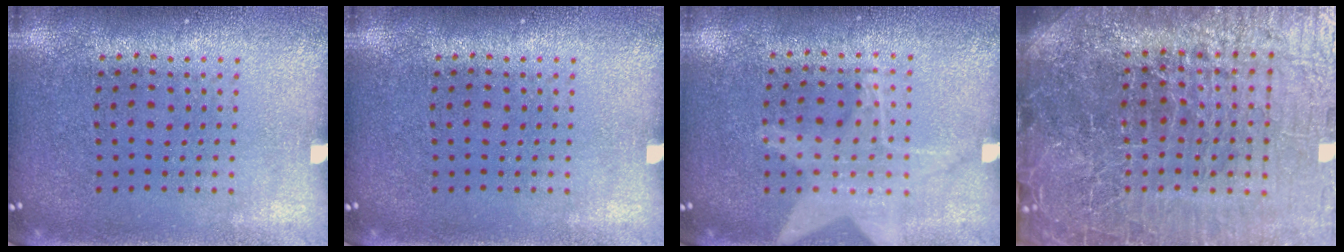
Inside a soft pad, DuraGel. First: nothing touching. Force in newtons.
{"total": 0.0}
{"total": 1.0, "press": 0.9, "slide": 0.4}
{"total": 7.6, "press": 6.6, "slide": 3.8}